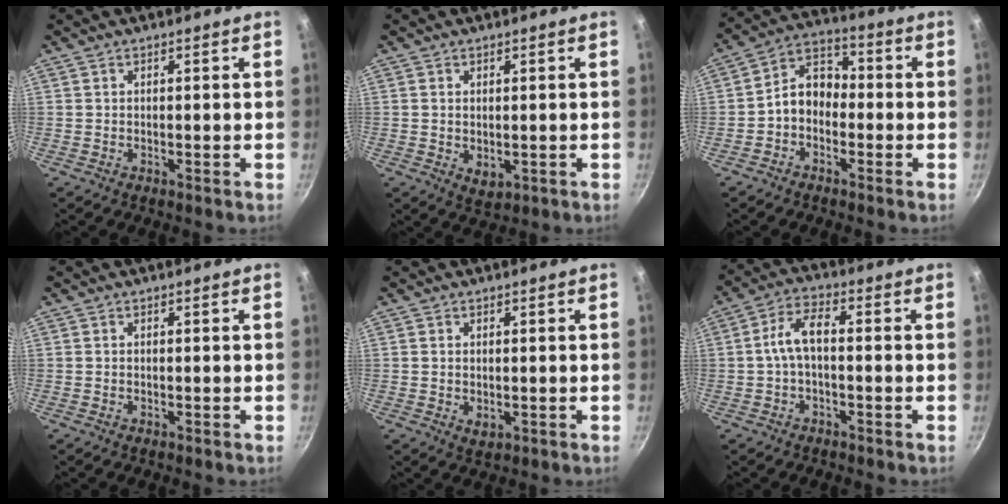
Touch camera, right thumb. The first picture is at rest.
{"total": 3.2, "force": [0.0, 2.2, 2.4], "torque": [-0.036, -0.010, 0.003]}
{"total": 7.6, "force": [-1.9, 5.6, 4.8], "torque": [-0.055, 0.041, -0.052]}
{"total": 0.0}
{"total": 2.3, "force": [0.0, 1.5, 1.7], "torque": [-0.026, -0.006, 0.001]}
{"total": 6.1, "force": [-0.9, 2.9, 5.3], "torque": [-0.106, 0.031, -0.025]}